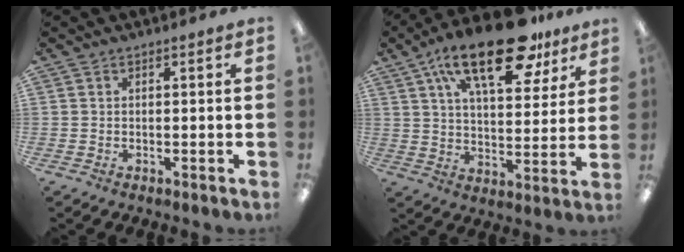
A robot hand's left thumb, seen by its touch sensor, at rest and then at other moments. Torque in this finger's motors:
{"motor_torque": [0.72, 0.80, 1.69, -1.09, 0.46]}